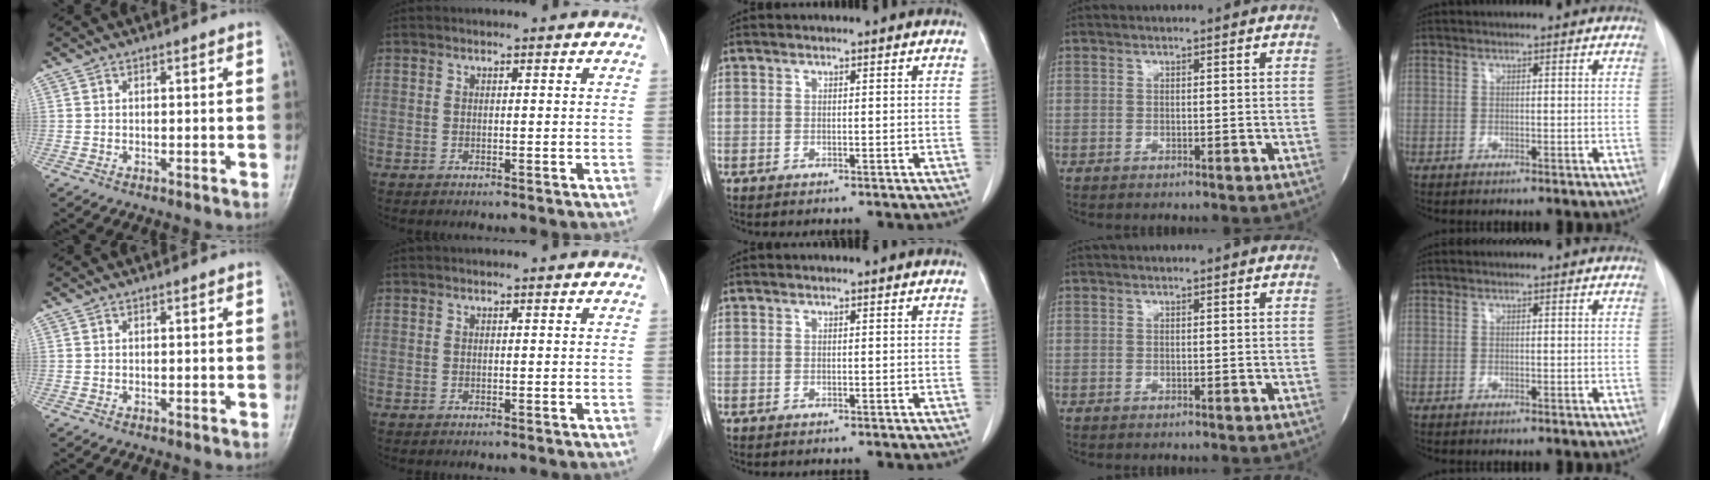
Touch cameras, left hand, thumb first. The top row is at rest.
{}